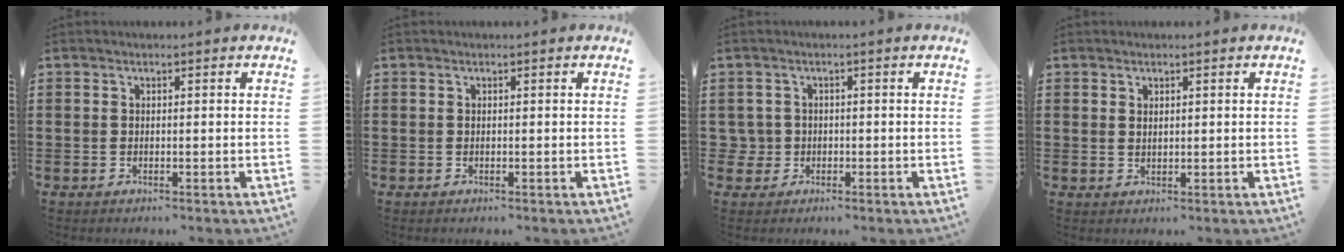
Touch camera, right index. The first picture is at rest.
{"total": 0.0}
{"total": 2.2, "force": [-0.6, 2.1, 0.3], "torque": [-0.024, 0.001, -0.019]}
{"total": 1.0, "force": [0.8, 0.6, 0.3], "torque": [-0.007, 0.004, 0.015]}